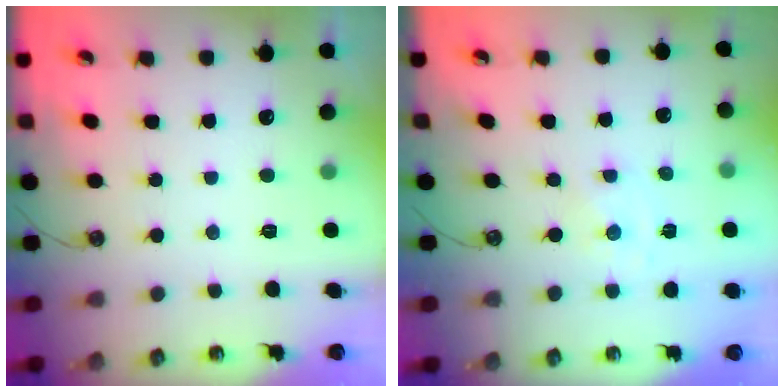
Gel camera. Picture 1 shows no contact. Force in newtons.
{"total": 0.0}